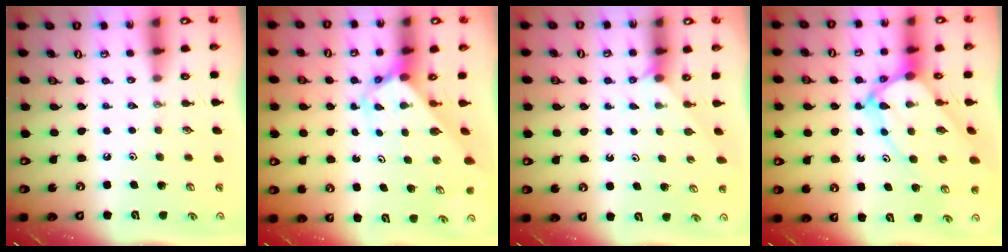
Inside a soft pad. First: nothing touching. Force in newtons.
{"total": 2.6, "press": 2.6, "slide": 0.2}
{"total": 3.0, "press": 2.9, "slide": 0.3}
{"total": 10.3, "press": 10.2, "slide": 1.0}